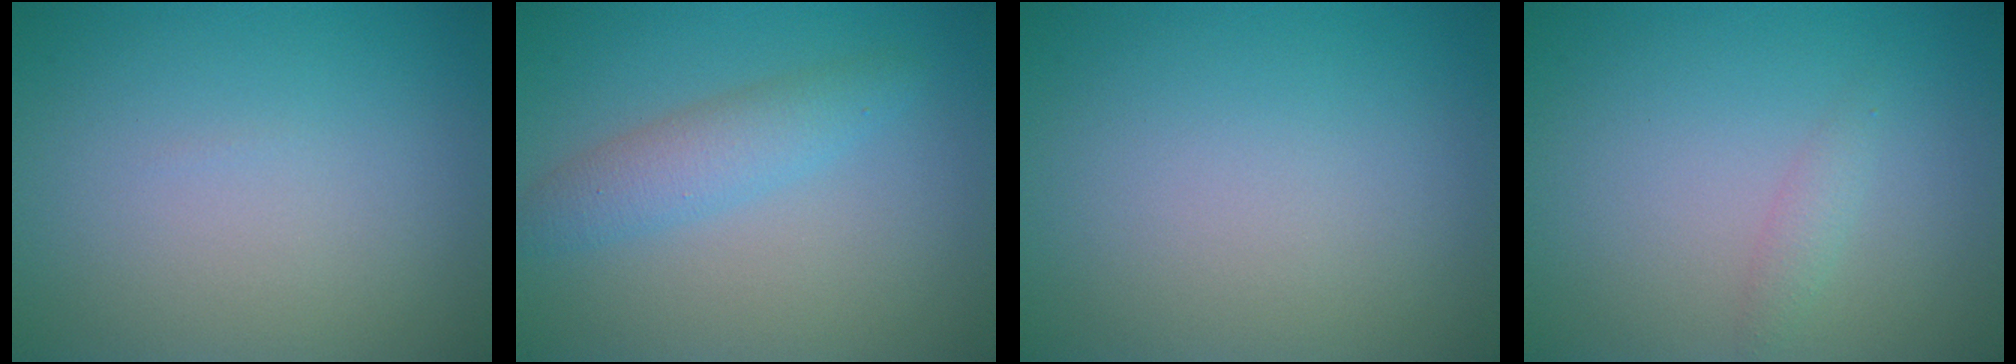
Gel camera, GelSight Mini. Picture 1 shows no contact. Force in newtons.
{"total": 2.9, "press": 2.9, "slide": 0.0}
{"total": 0.0}
{"total": 1.0, "press": 1.0, "slide": 0.0}